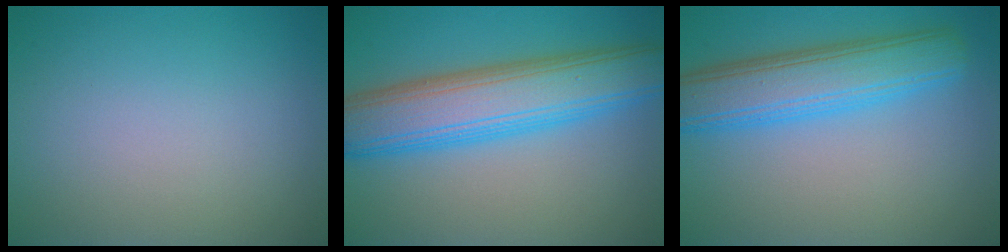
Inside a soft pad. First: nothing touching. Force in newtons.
{"total": 8.9, "press": 8.9, "slide": 0.2}
{"total": 6.8, "press": 6.8, "slide": 0.1}